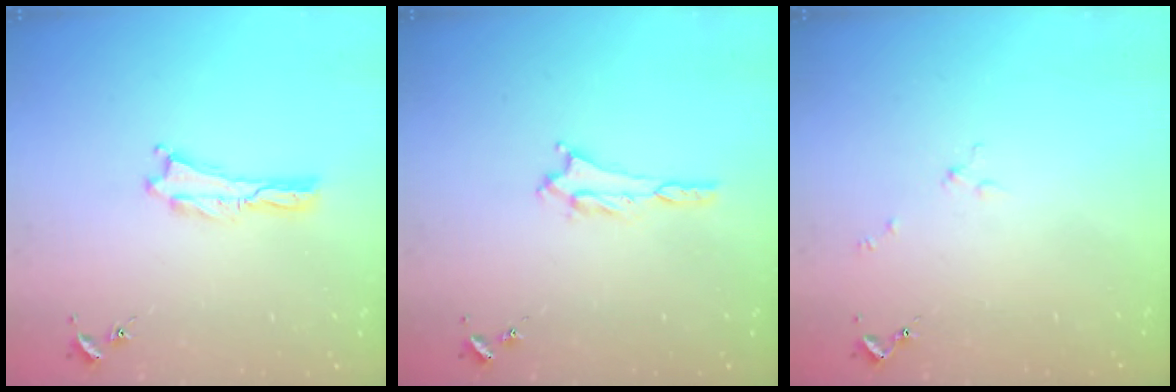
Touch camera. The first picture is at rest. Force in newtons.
{"total": 1.3, "press": 1.3, "slide": 0.2}
{"total": 1.7, "press": 1.7, "slide": 0.3}